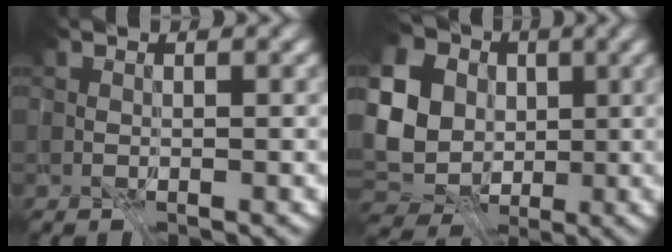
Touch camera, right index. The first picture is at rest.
{"total": 10.5, "force": [-0.7, 9.0, 5.4], "torque": [-0.123, -0.022, -0.012]}